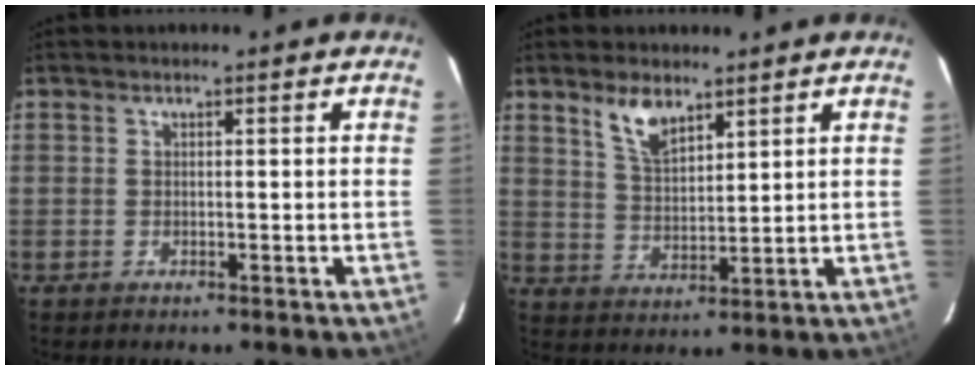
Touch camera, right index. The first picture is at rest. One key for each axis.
{"total": 6.3, "fx": 4.4, "fy": 2.5, "fz": 3.8, "tx": -0.069, "ty": 0.003, "tz": 0.090}